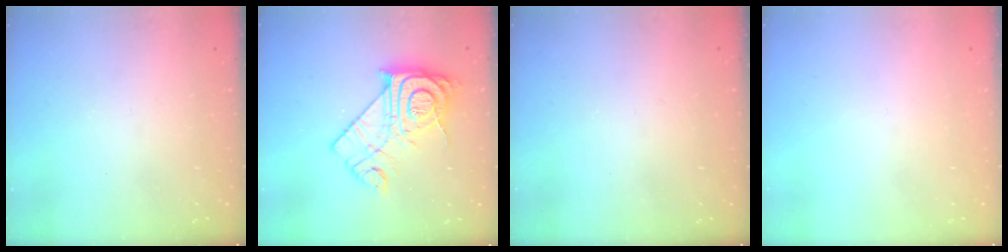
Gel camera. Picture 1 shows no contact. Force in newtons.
{"total": 15.9, "press": 15.9, "slide": 1.1}
{"total": 2.7, "press": 2.7, "slide": 0.3}
{"total": 1.8, "press": 1.8, "slide": 0.1}